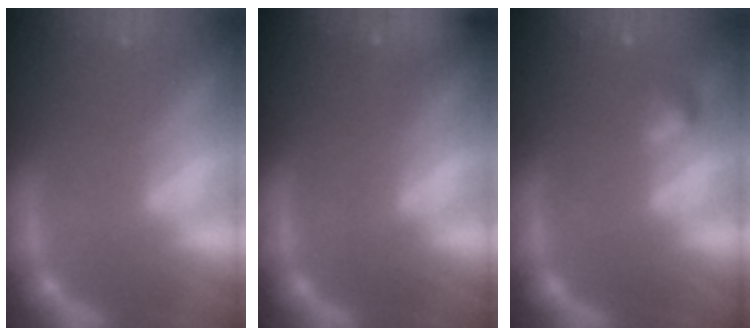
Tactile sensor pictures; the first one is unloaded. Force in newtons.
{"total": 7.0}
{"total": 1.4}